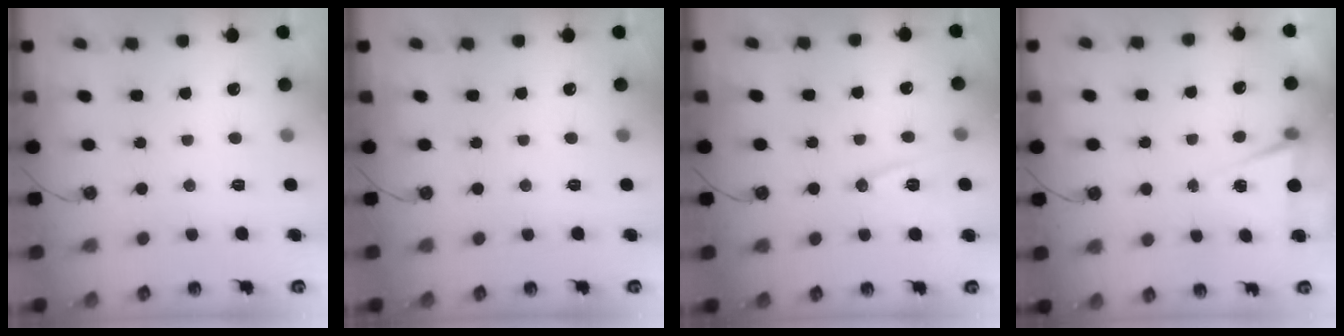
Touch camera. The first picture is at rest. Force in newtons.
{"total": 0.0}
{"total": 9.7, "press": 9.0, "slide": 3.5}
{"total": 5.3, "press": 2.7, "slide": 4.5}